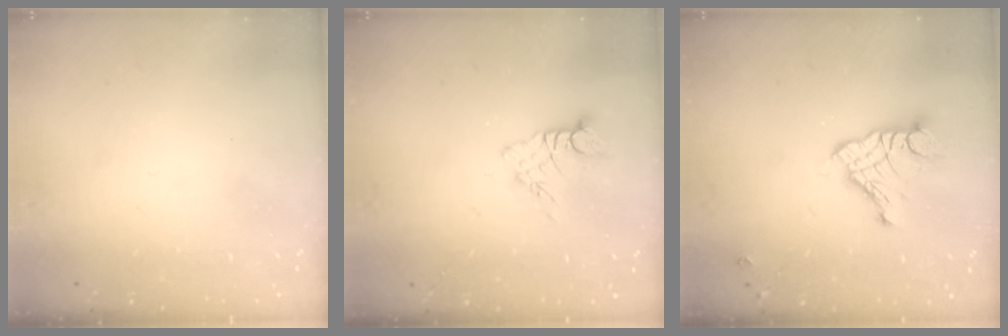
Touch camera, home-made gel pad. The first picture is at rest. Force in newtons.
{"total": 5.4, "press": 5.4, "slide": 0.4}
{"total": 11.6, "press": 11.6, "slide": 1.1}